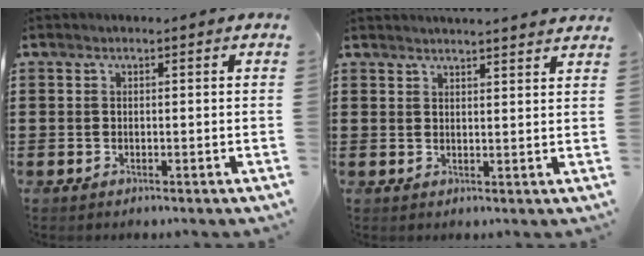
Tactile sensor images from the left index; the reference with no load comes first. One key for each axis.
{"total": 2.4, "fx": 2.4, "fy": -0.4, "fz": 0.0, "tx": -0.007, "ty": -0.009, "tz": 0.045}